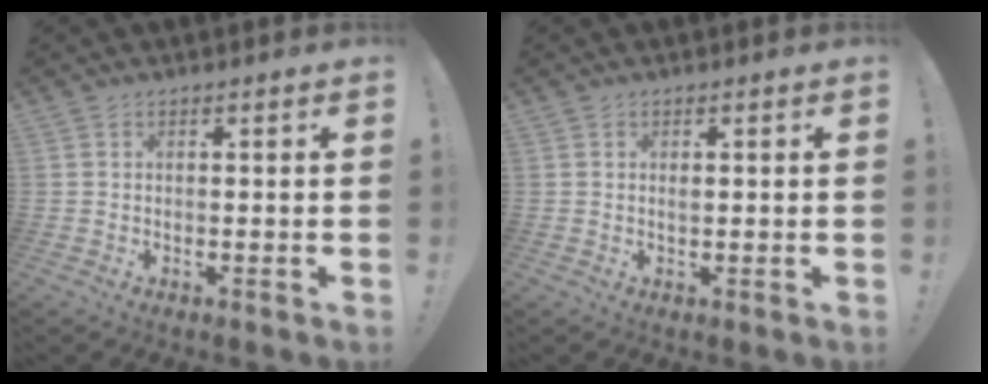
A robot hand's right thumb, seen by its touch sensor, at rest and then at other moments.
{"total": 0.7, "force": [0.2, 0.5, 0.5], "torque": [-0.004, -0.001, 0.002]}